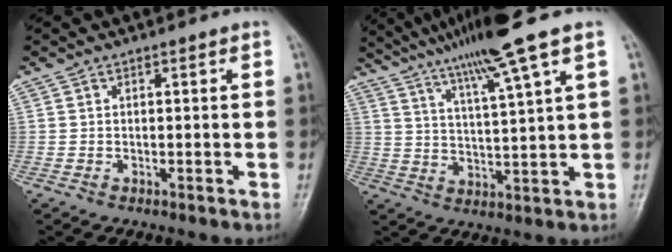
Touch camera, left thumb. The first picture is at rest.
{"total": 12.2, "force": [8.1, -0.9, 9.1], "torque": [-0.151, -0.017, 0.135]}